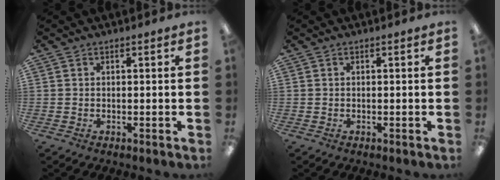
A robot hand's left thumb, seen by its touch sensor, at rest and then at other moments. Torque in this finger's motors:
{"motor_torque": [0.01, 0.00, 0.14, -0.01, 0.00]}